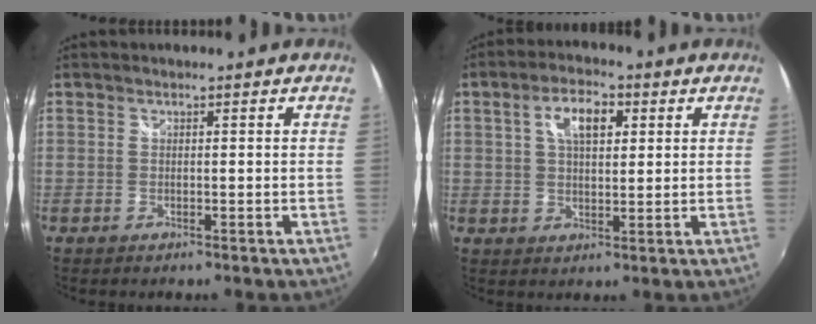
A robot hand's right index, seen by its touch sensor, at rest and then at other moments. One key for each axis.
{"total": 7.2, "fx": 2.5, "fy": 3.6, "fz": 5.7, "tx": -0.100, "ty": 0.016, "tz": 0.041}